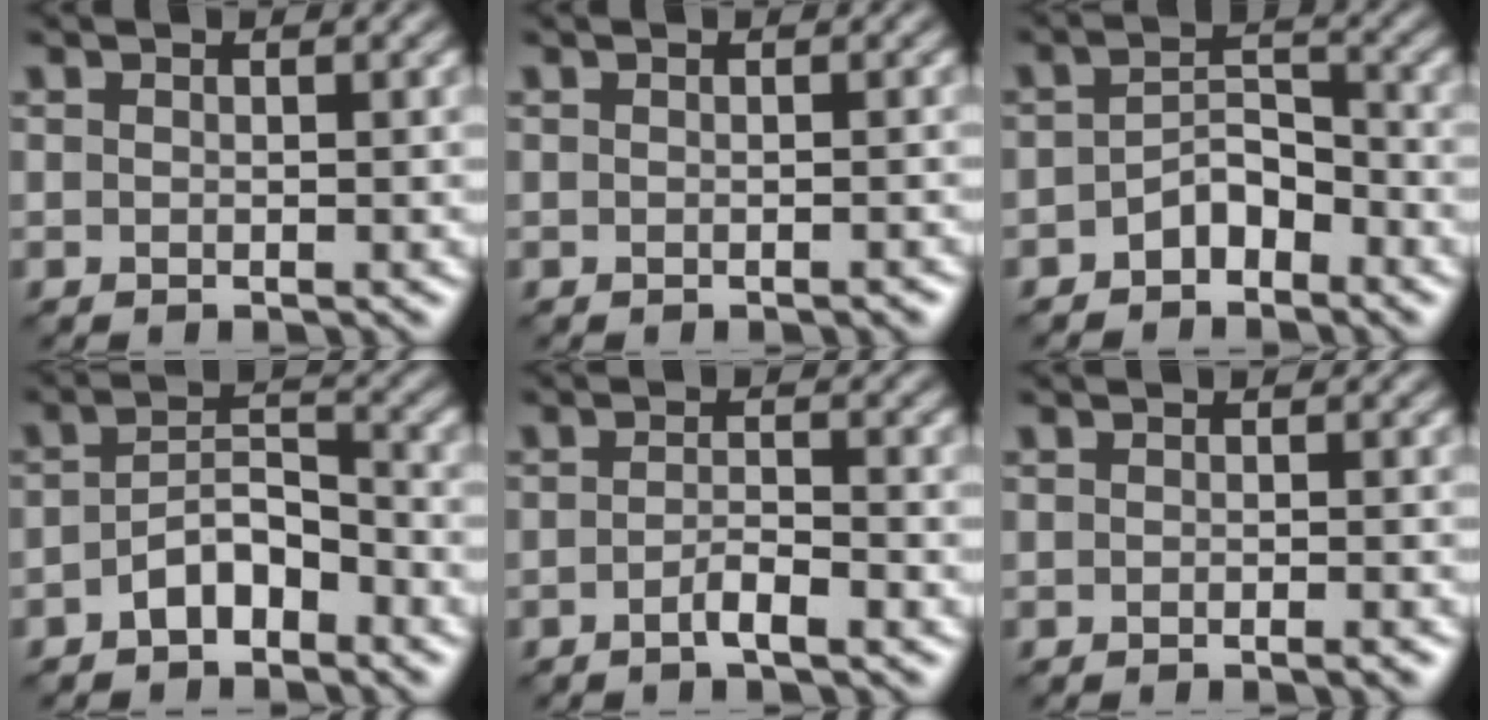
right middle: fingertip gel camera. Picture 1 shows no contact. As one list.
[{"total": 0.6, "force": [-0.5, 0.1, 0.4], "torque": [-0.004, 0.001, -0.005]}, {"total": 3.0, "force": [-1.8, 1.6, 1.7], "torque": [-0.029, 0.013, -0.034]}, {"total": 3.6, "force": [-2.0, 1.8, 2.4], "torque": [-0.043, 0.012, -0.037]}, {"total": 2.0, "force": [-1.1, 0.4, 1.7], "torque": [-0.030, 0.003, -0.022]}, {"total": 1.2, "force": [-0.7, 0.2, 0.9], "torque": [-0.010, -0.001, -0.011]}]